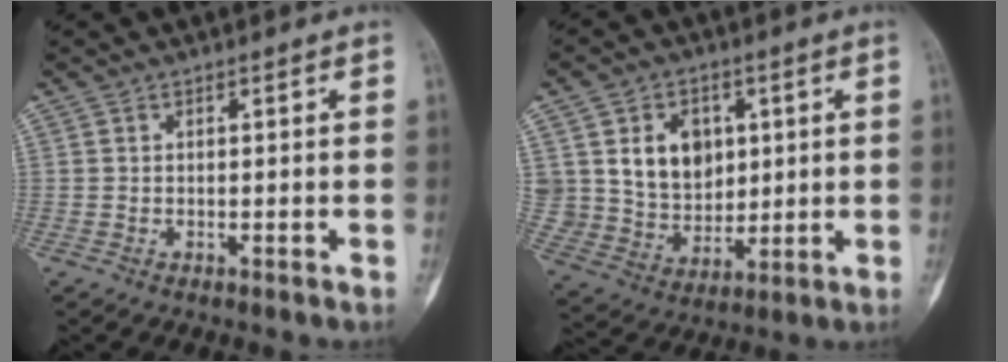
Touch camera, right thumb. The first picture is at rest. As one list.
[{"total": 13.0, "force": [3.6, 10.2, 7.1], "torque": [-0.076, -0.018, 0.079]}]